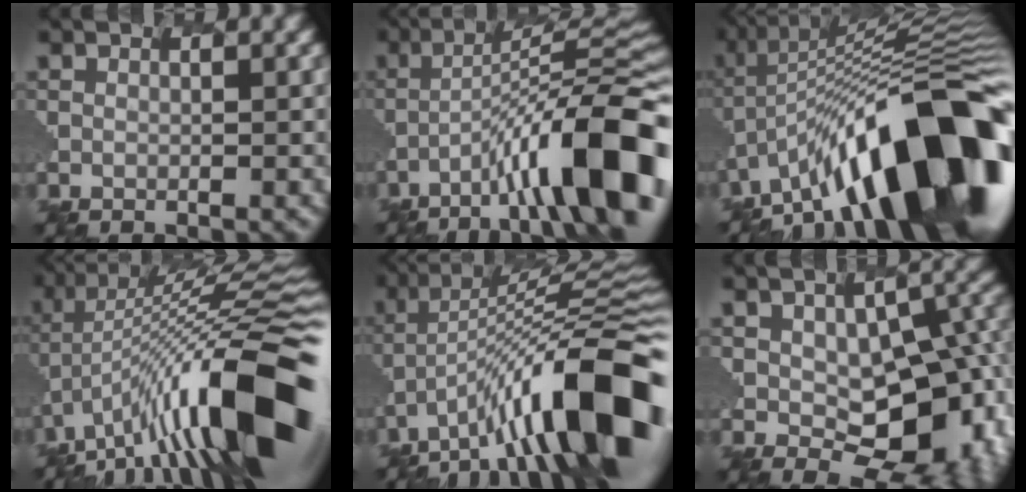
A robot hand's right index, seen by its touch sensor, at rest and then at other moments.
{"total": 12.1, "force": [-6.2, 2.4, 10.1], "torque": [-0.163, 0.017, -0.100]}
{"total": 15.6, "force": [-7.5, 5.0, 12.7], "torque": [-0.161, 0.046, -0.147]}
{"total": 14.8, "force": [-5.0, 4.3, 13.2], "torque": [-0.211, 0.041, -0.096]}
{"total": 13.5, "force": [-6.6, 3.5, 11.2], "torque": [-0.179, 0.024, -0.113]}
{"total": 13.2, "force": [-2.0, 8.3, 10.0], "torque": [-0.126, -0.010, -0.022]}